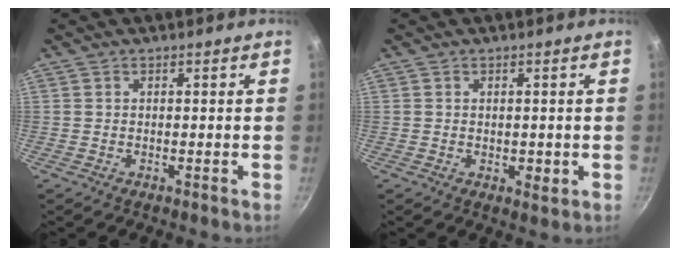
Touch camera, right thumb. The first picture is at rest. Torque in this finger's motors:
{"motor_torque": [-0.30, 0.04, -0.11, 0.05, 0.06]}